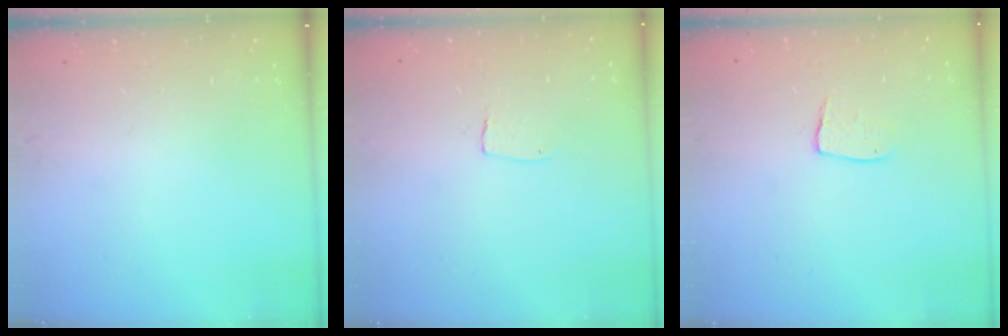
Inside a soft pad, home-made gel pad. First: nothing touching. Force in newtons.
{"total": 2.6, "press": 2.6, "slide": 0.1}
{"total": 6.6, "press": 6.6, "slide": 0.4}